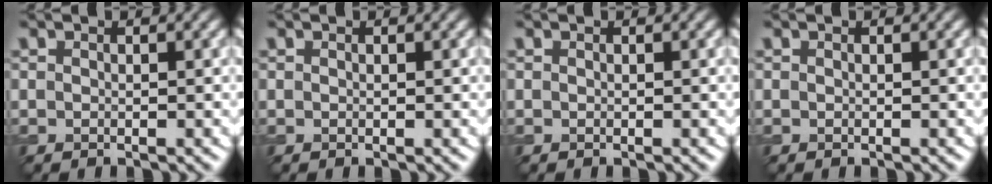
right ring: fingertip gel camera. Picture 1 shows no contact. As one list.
[{"total": 0.0}, {"total": 0.0}, {"total": 0.0}]